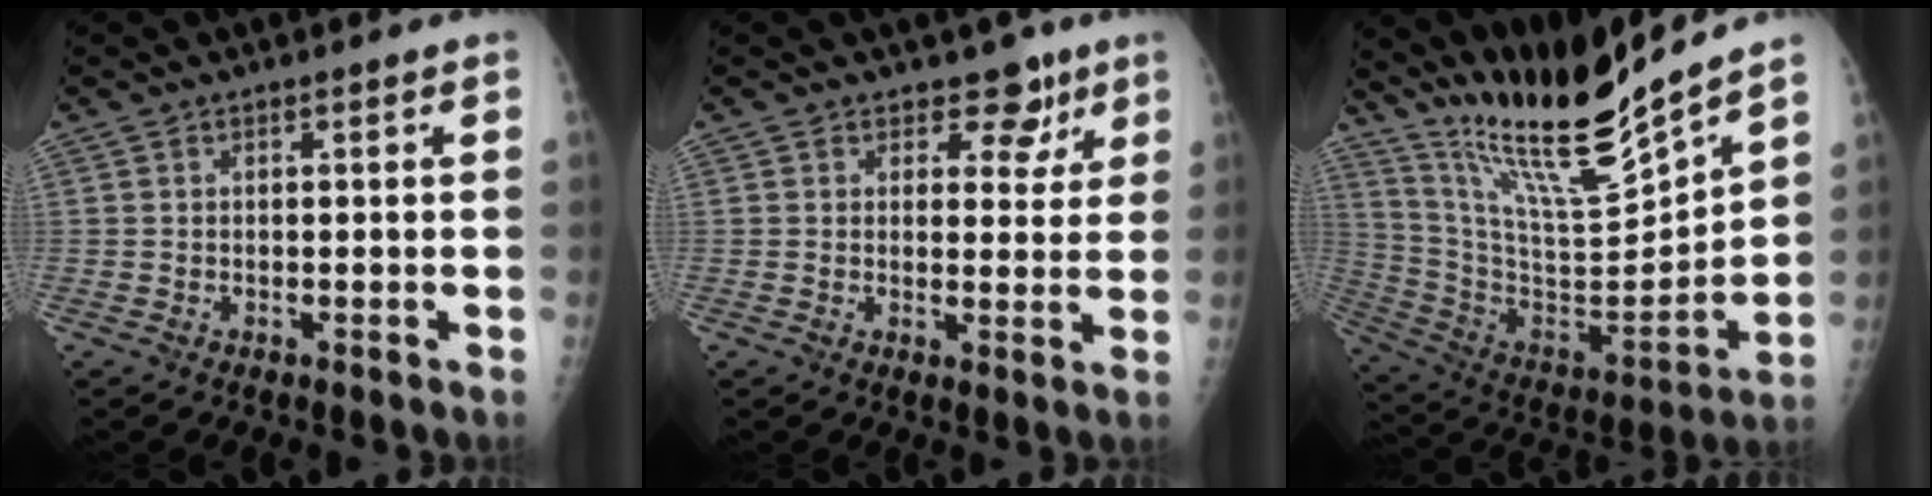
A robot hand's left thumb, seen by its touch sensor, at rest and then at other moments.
{"total": 5.7, "force": [3.8, 3.7, 2.0], "torque": [0.016, -0.017, 0.048]}
{"total": 21.0, "force": [18.1, 1.4, 10.7], "torque": [-0.155, -0.109, 0.331]}